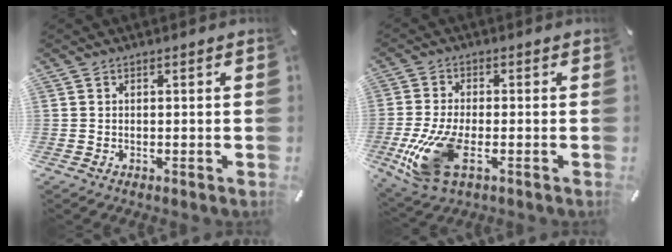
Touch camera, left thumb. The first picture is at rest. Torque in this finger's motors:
{"motor_torque": [0.98, 2.90, 0.76, -0.46, 0.25]}